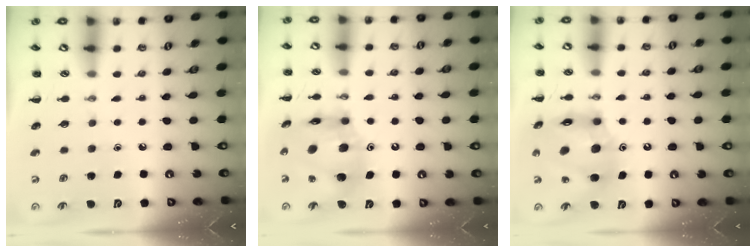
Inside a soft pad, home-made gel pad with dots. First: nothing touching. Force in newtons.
{"total": 14.8, "press": 14.3, "slide": 4.1}
{"total": 16.9, "press": 16.1, "slide": 5.0}